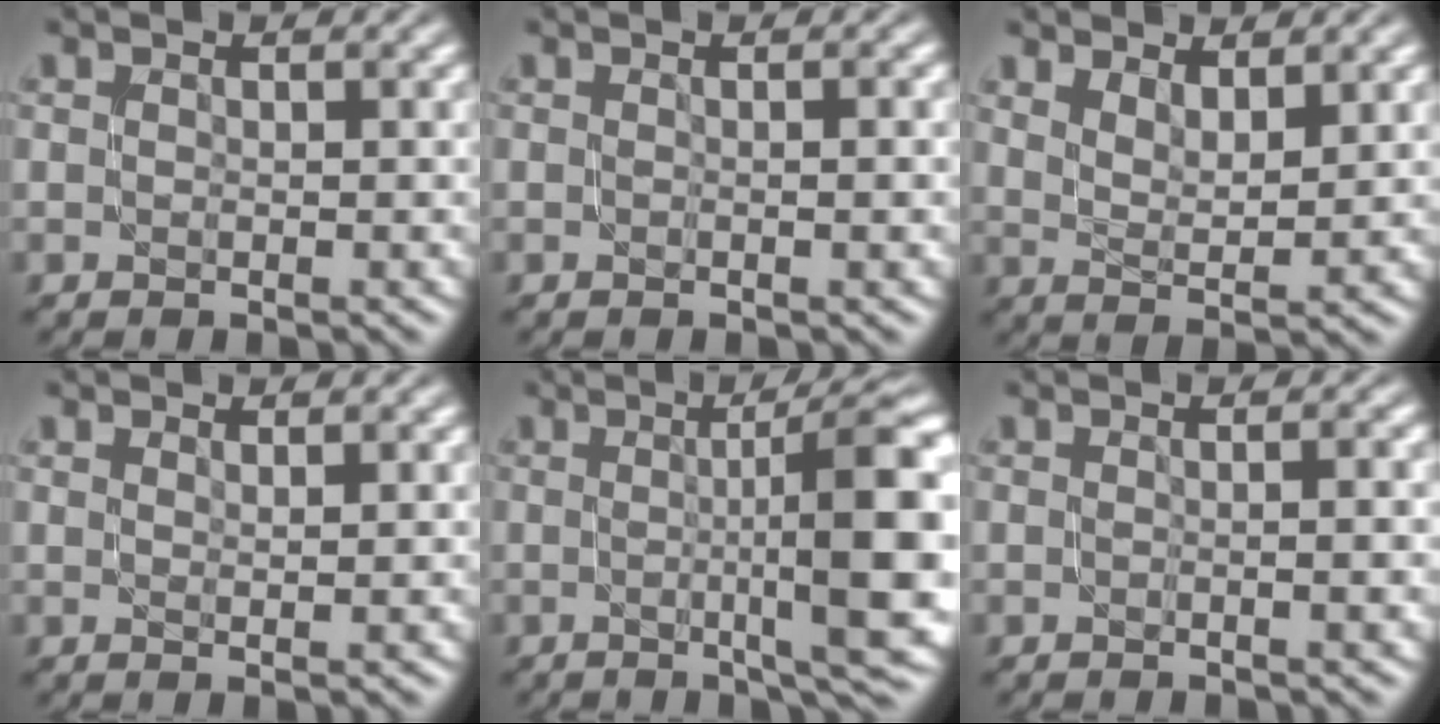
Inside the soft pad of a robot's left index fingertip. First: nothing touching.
{"total": 1.4, "force": [0.0, 0.3, 1.3], "torque": [-0.017, 0.000, -0.002]}
{"total": 3.6, "force": [2.7, 1.1, 2.2], "torque": [-0.043, -0.009, 0.052]}
{"total": 1.2, "force": [0.8, 0.3, 0.9], "torque": [-0.008, -0.001, 0.011]}
{"total": 12.8, "force": [0.4, 2.9, 12.4], "torque": [-0.133, 0.004, 0.011]}
{"total": 2.7, "force": [0.0, 0.9, 2.5], "torque": [-0.021, 0.002, -0.005]}